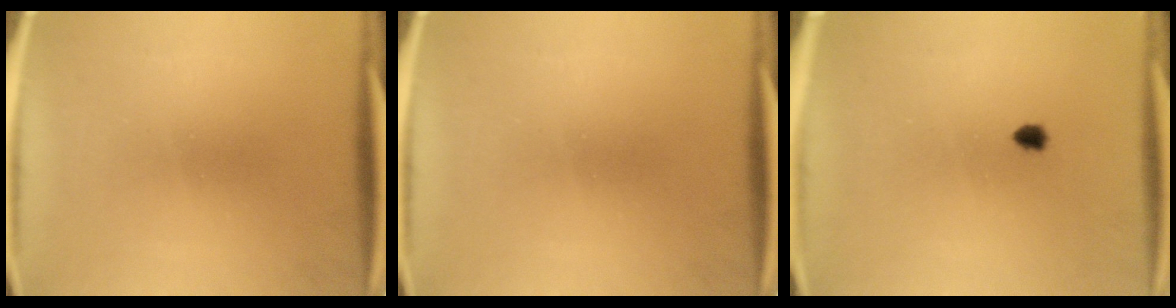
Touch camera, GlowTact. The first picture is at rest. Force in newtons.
{"total": 0.0}
{"total": 1.1}